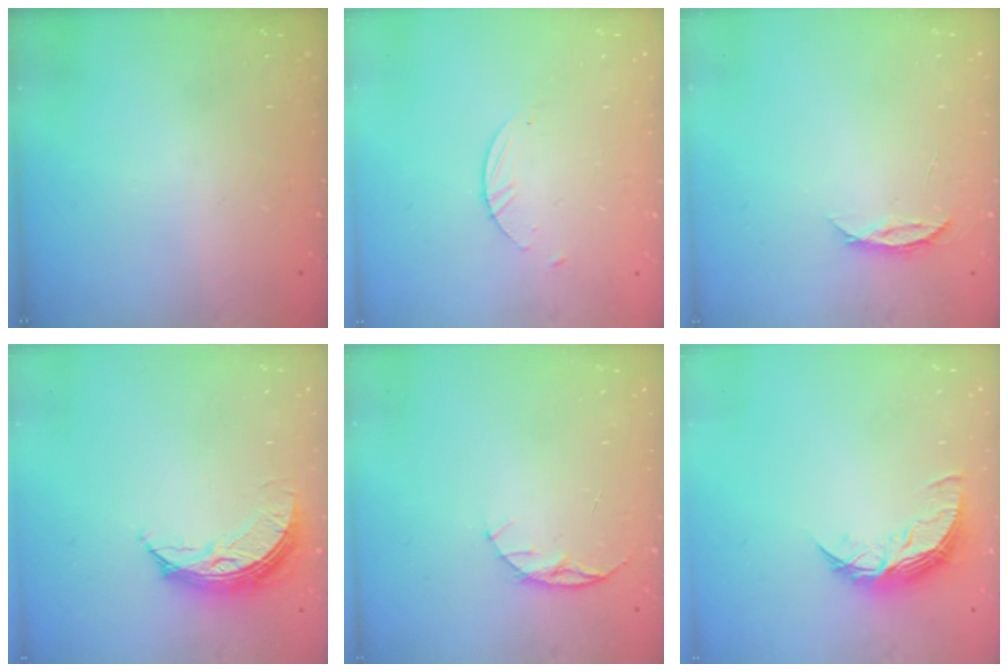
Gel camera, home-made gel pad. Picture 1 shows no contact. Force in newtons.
{"total": 2.1, "press": 2.1, "slide": 0.2}
{"total": 4.0, "press": 3.9, "slide": 0.4}
{"total": 9.3, "press": 9.3, "slide": 0.0}
{"total": 5.9, "press": 5.8, "slide": 0.7}
{"total": 8.7, "press": 8.7, "slide": 0.4}